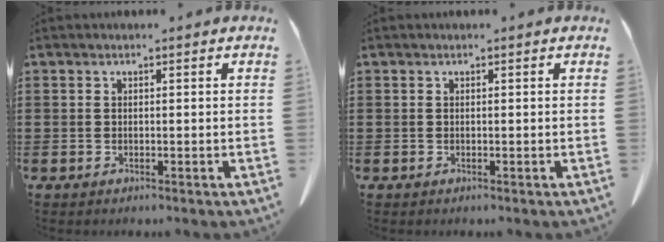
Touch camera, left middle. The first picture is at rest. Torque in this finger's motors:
{"motor_torque": [-0.04, 0.05, 0.00, 0.00]}